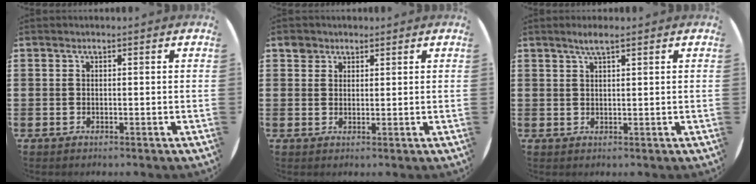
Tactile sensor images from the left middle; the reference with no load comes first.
{"total": 2.3, "force": [1.8, 1.4, 0.1], "torque": [0.009, -0.001, 0.033]}
{"total": 2.1, "force": [1.6, 0.2, 1.4], "torque": [-0.028, 0.004, 0.028]}